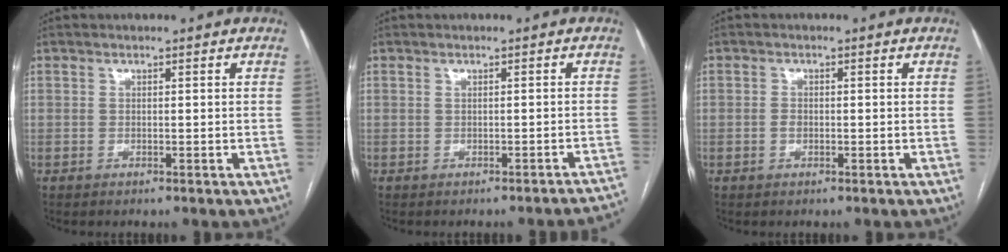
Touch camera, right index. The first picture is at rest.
{"total": 4.5, "force": [-4.3, -0.3, 1.1], "torque": [0.003, 0.007, -0.040]}
{"total": 1.3, "force": [-0.3, 0.8, 0.9], "torque": [-0.019, 0.002, -0.006]}